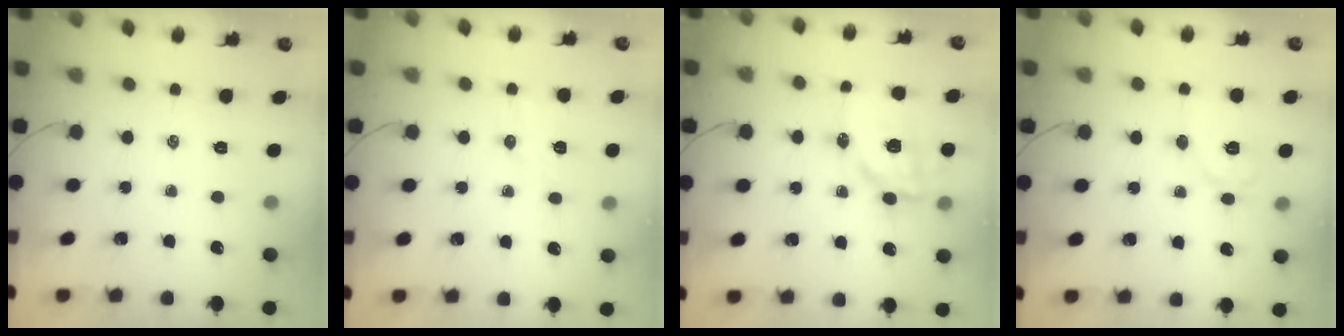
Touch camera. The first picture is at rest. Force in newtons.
{"total": 5.9, "press": 5.8, "slide": 1.2}
{"total": 15.0, "press": 14.6, "slide": 3.3}
{"total": 8.7, "press": 8.6, "slide": 1.2}